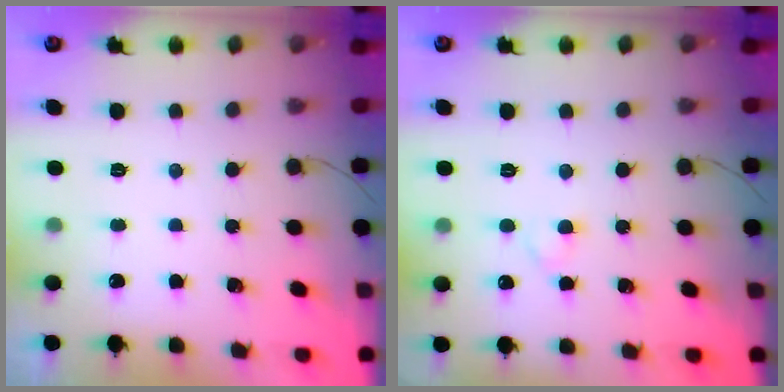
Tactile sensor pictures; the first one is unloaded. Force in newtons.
{"total": 2.0, "press": 1.7, "slide": 0.9}